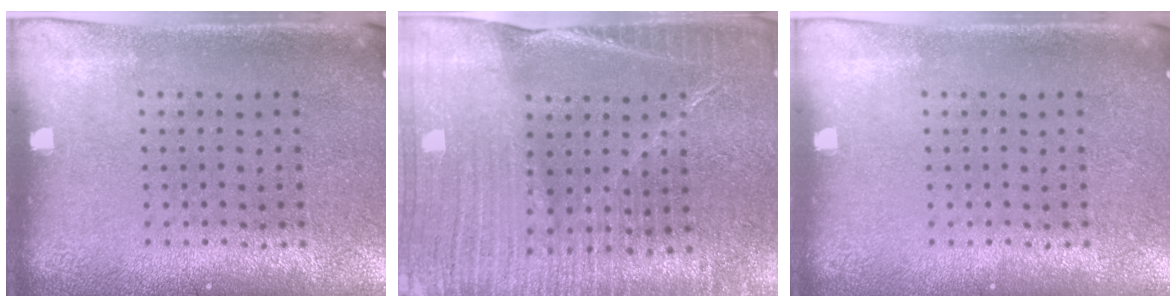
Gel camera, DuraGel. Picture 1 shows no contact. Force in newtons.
{"total": 4.4, "press": 4.1, "slide": 1.7}
{"total": 0.0}